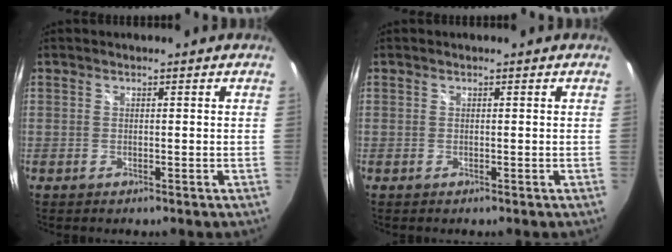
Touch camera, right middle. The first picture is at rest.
{"total": 0.0}